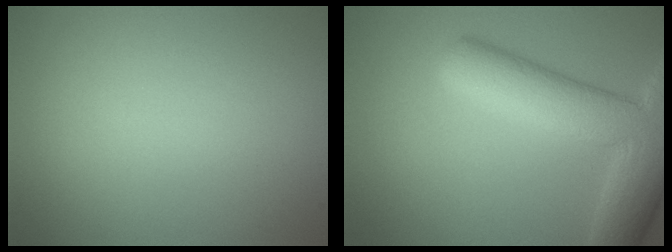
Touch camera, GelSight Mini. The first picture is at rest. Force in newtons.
{"total": 8.5, "press": 8.5, "slide": 0.5}